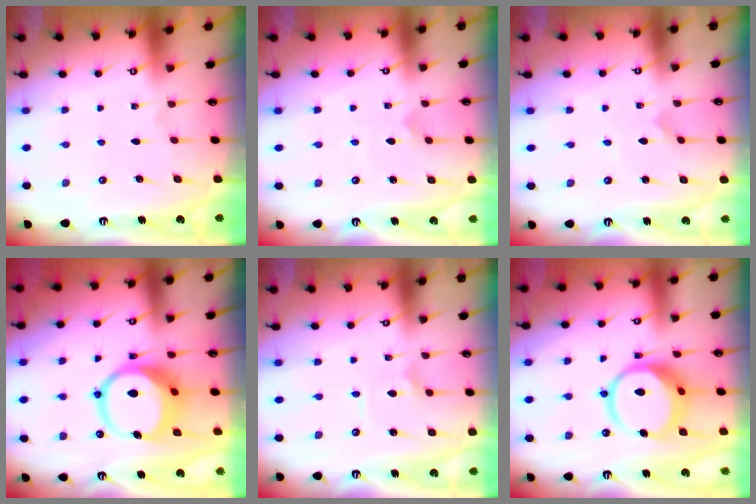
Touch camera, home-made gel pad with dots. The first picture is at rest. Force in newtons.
{"total": 3.2, "press": 3.1, "slide": 0.6}
{"total": 0.0}
{"total": 13.2, "press": 13.2, "slide": 1.5}
{"total": 1.8, "press": 1.8, "slide": 0.1}
{"total": 14.6, "press": 14.5, "slide": 1.8}